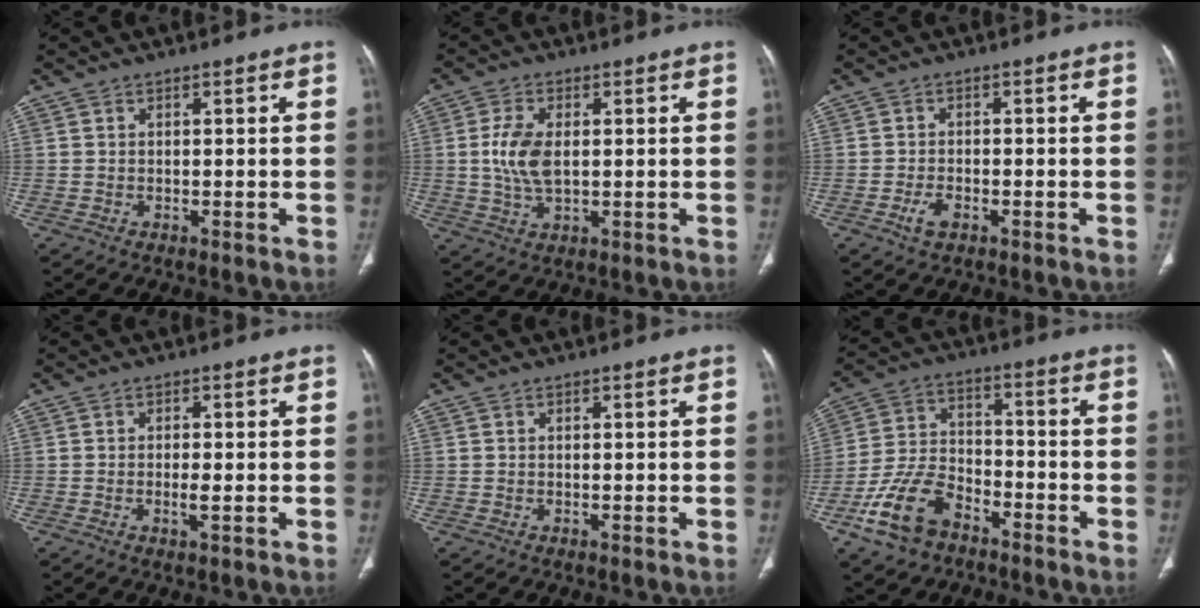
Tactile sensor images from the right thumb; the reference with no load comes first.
{"total": 7.3, "force": [0.6, 4.0, 6.1], "torque": [-0.130, -0.003, 0.012]}
{"total": 3.0, "force": [-1.5, 1.5, 2.1], "torque": [-0.041, 0.008, -0.027]}
{"total": 2.1, "force": [-0.5, 0.4, 2.0], "torque": [-0.040, -0.004, -0.011]}
{"total": 0.0}
{"total": 12.5, "force": [-7.3, 7.4, 7.0], "torque": [-0.136, 0.045, -0.142]}